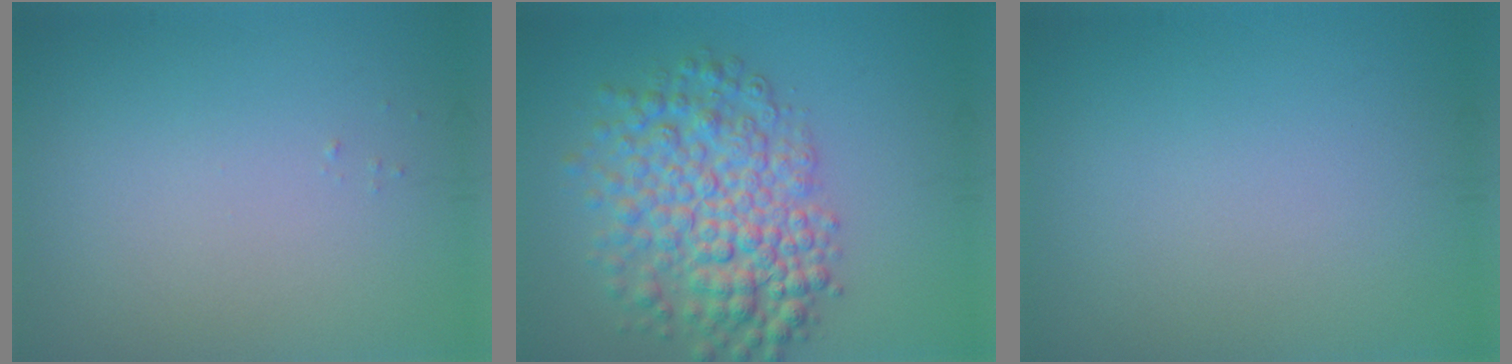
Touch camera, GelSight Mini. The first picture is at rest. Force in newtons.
{"total": 7.4, "press": 7.4, "slide": 0.2}
{"total": 0.0}